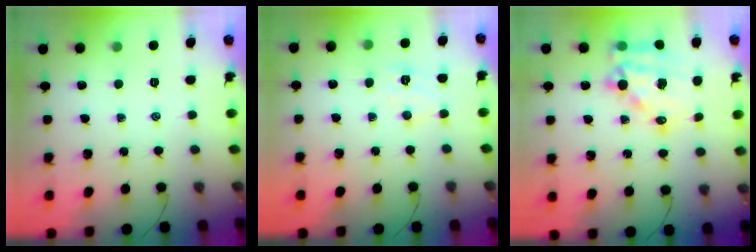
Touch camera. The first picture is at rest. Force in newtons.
{"total": 6.2, "press": 6.1, "slide": 1.0}
{"total": 13.9, "press": 13.6, "slide": 3.0}